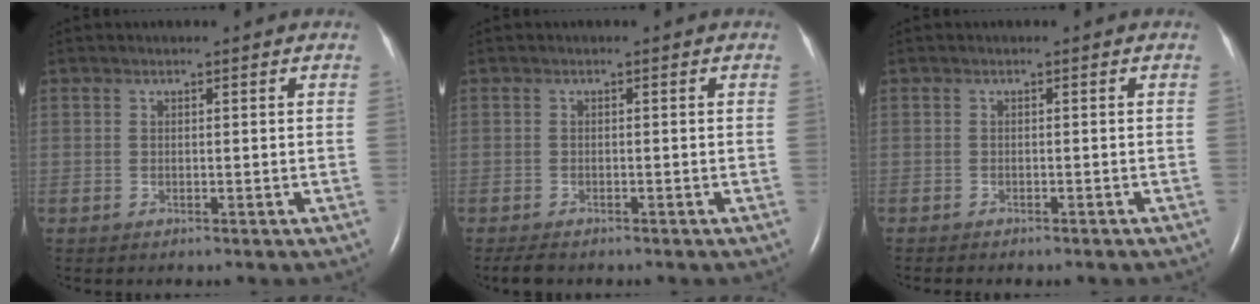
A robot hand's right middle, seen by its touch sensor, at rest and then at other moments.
{"total": 2.0, "force": [-1.7, 0.6, 0.9], "torque": [-0.022, -0.005, -0.023]}
{"total": 4.4, "force": [-3.7, 1.0, 2.1], "torque": [-0.029, -0.008, -0.038]}